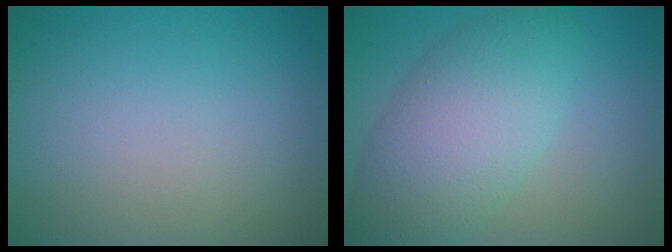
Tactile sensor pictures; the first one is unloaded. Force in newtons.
{"total": 7.8, "press": 7.7, "slide": 0.5}